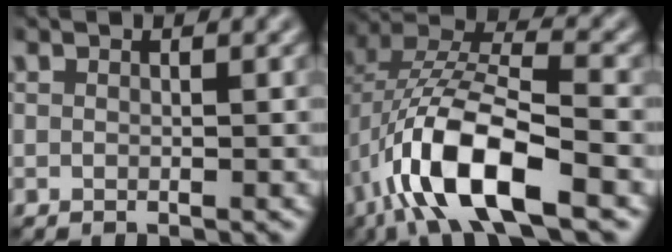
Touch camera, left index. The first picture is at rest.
{"total": 11.1, "force": [-5.0, 3.4, 9.2], "torque": [-0.185, 0.014, -0.092]}